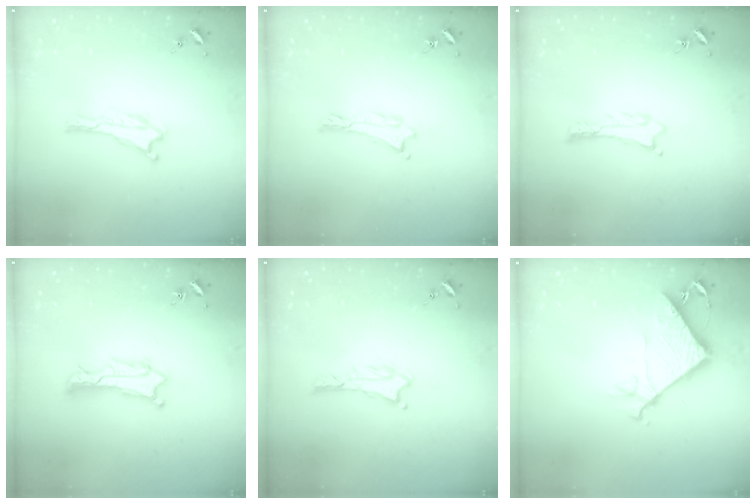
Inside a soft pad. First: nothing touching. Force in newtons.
{"total": 0.0}
{"total": 0.6, "press": 0.6, "slide": 0.1}
{"total": 3.3, "press": 3.3, "slide": 0.5}
{"total": 0.7, "press": 0.7, "slide": 0.1}
{"total": 7.6, "press": 7.6, "slide": 0.6}